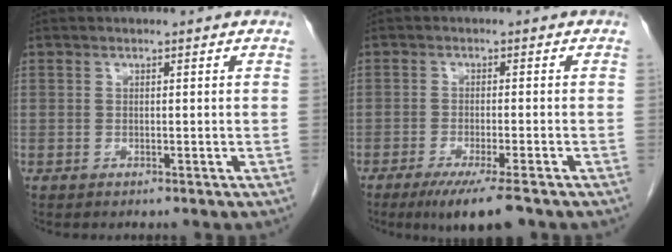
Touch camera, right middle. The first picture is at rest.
{"total": 7.2, "force": [-5.2, 0.3, 5.1], "torque": [-0.075, -0.017, -0.080]}